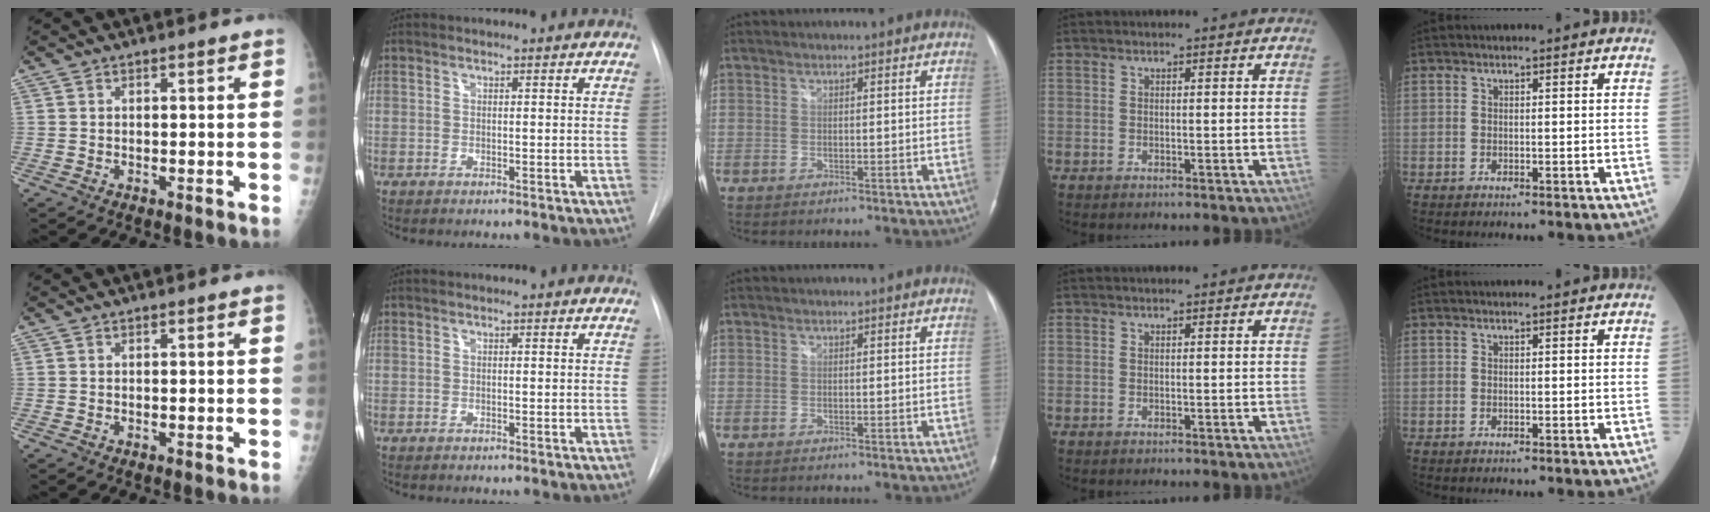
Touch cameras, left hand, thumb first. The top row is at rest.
{}